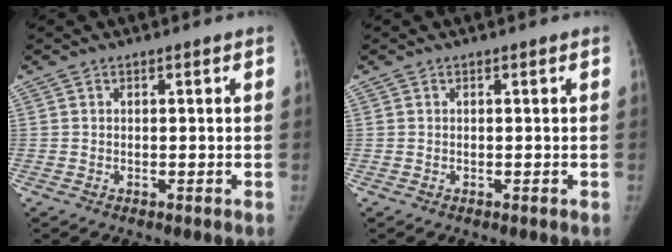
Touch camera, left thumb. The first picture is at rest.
{"total": 0.0}